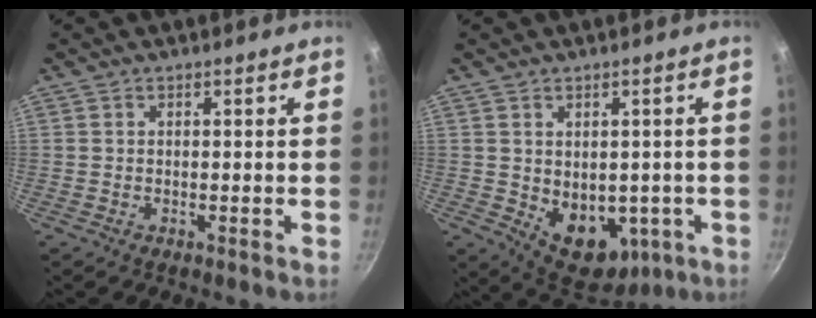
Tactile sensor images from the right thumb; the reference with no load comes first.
{"total": 11.6, "force": [-1.9, 8.1, 8.1], "torque": [-0.078, -0.015, -0.002]}